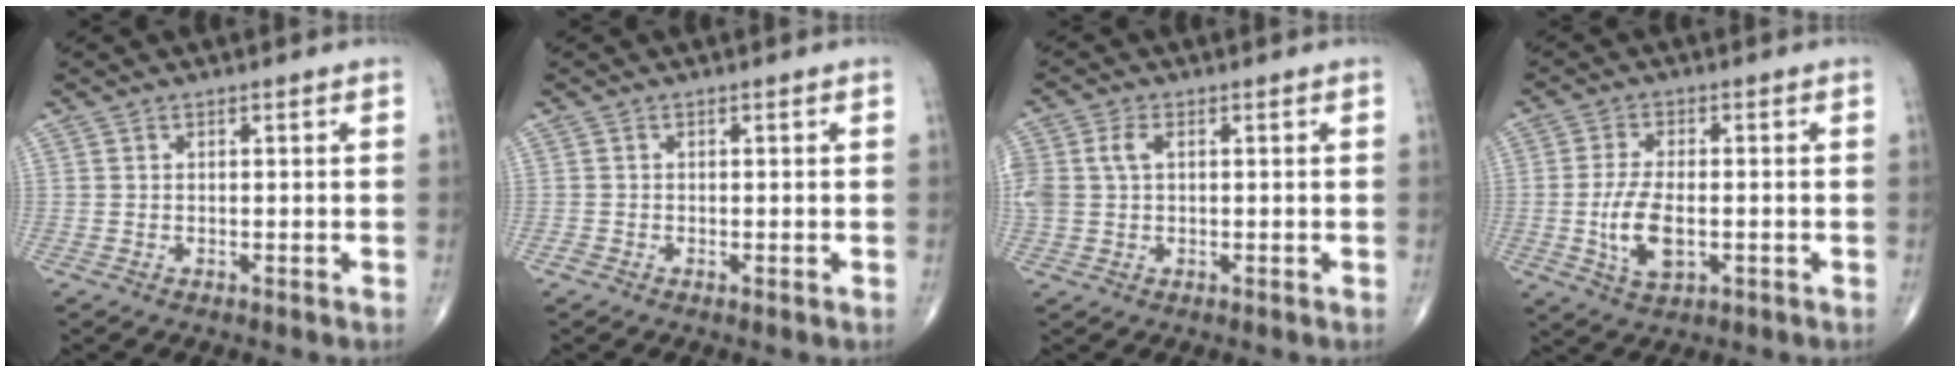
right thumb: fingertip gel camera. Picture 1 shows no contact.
{"total": 0.8, "force": [-0.4, 0.4, 0.5], "torque": [-0.011, -0.002, -0.009]}
{"total": 6.2, "force": [1.2, 4.1, 4.5], "torque": [-0.121, 0.017, 0.028]}
{"total": 8.2, "force": [-1.5, 4.0, 7.0], "torque": [-0.142, -0.001, -0.024]}